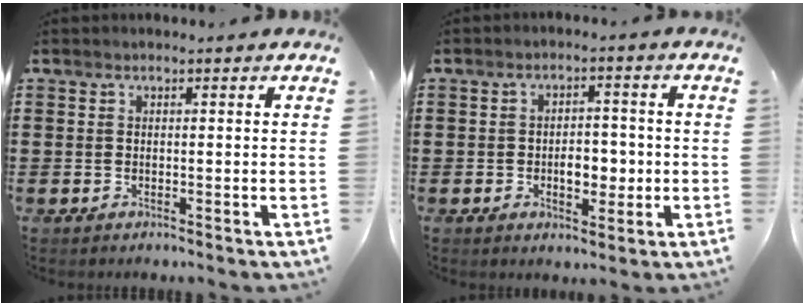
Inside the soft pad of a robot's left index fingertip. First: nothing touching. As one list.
[{"total": 4.9, "force": [-1.0, 2.8, 3.8], "torque": [-0.057, 0.001, -0.024]}]